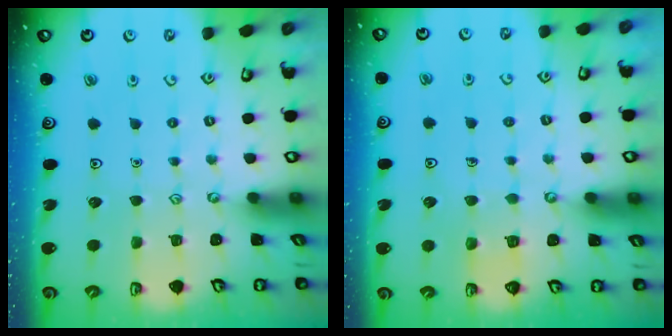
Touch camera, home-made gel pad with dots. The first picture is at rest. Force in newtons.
{"total": 2.8, "press": 2.8, "slide": 0.3}